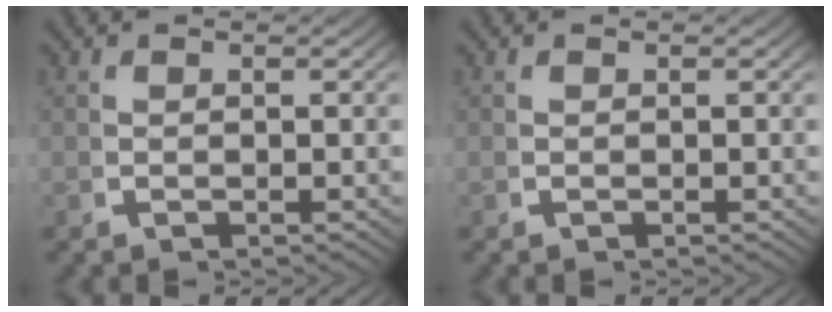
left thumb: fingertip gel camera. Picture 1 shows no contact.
{"total": 0.0}